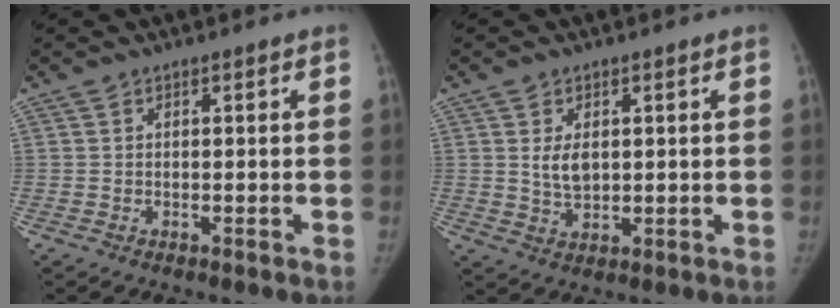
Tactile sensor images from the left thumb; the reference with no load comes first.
{"total": 4.4, "force": [0.9, 2.7, 3.3], "torque": [-0.050, -0.010, 0.022]}